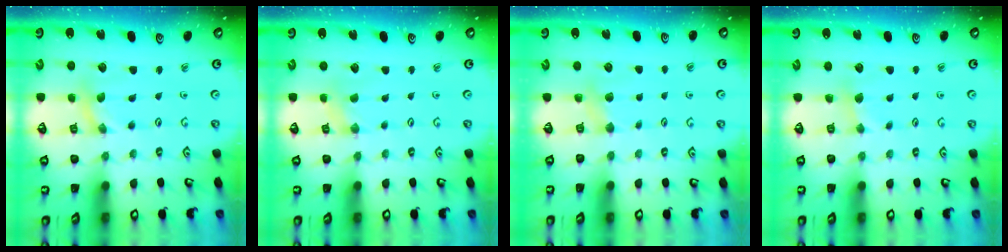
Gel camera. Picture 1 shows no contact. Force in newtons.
{"total": 0.0}
{"total": 4.0, "press": 3.9, "slide": 0.6}
{"total": 2.9, "press": 2.9, "slide": 0.4}